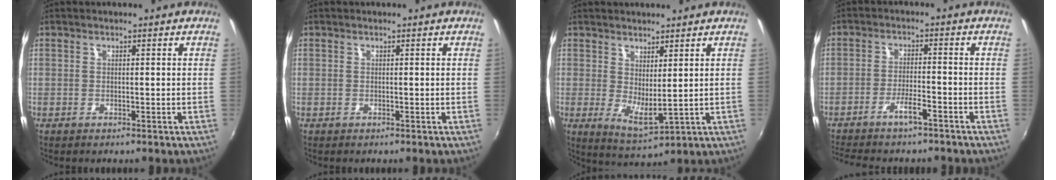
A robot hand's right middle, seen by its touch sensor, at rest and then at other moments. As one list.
[{"total": 0.0}, {"total": 5.6, "force": [2.2, 1.9, 4.9], "torque": [-0.082, -0.020, 0.041]}, {"total": 7.0, "force": [-5.9, 1.0, 3.7], "torque": [-0.089, -0.001, -0.099]}]